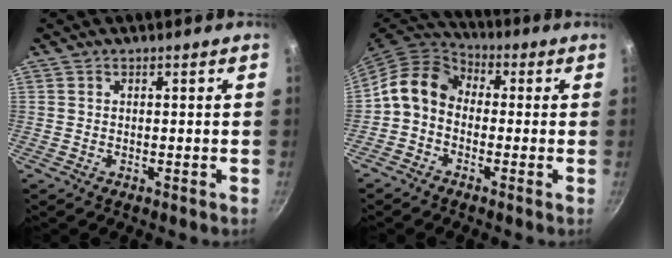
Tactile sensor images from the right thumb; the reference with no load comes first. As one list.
[{"total": 9.5, "force": [-0.8, 7.3, 5.9], "torque": [-0.097, 0.039, -0.040]}]